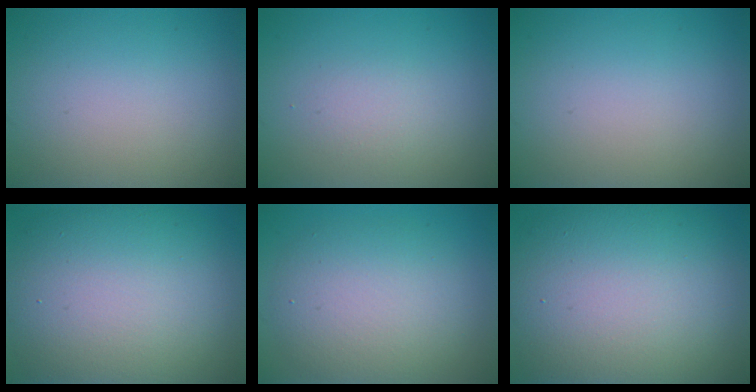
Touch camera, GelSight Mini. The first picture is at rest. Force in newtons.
{"total": 1.4, "press": 1.4, "slide": 0.1}
{"total": 0.0}
{"total": 13.3, "press": 13.3, "slide": 0.8}
{"total": 6.0, "press": 6.0, "slide": 0.5}
{"total": 14.8, "press": 14.8, "slide": 1.2}